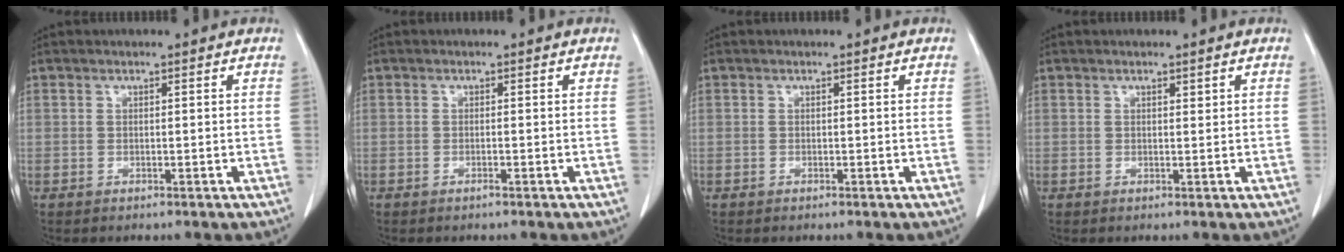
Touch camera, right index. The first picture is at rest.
{"total": 0.5, "force": [-0.3, -0.1, 0.4], "torque": [-0.005, 0.002, -0.007]}
{"total": 0.0}
{"total": 0.6, "force": [0.5, 0.1, 0.3], "torque": [-0.007, -0.003, 0.007]}